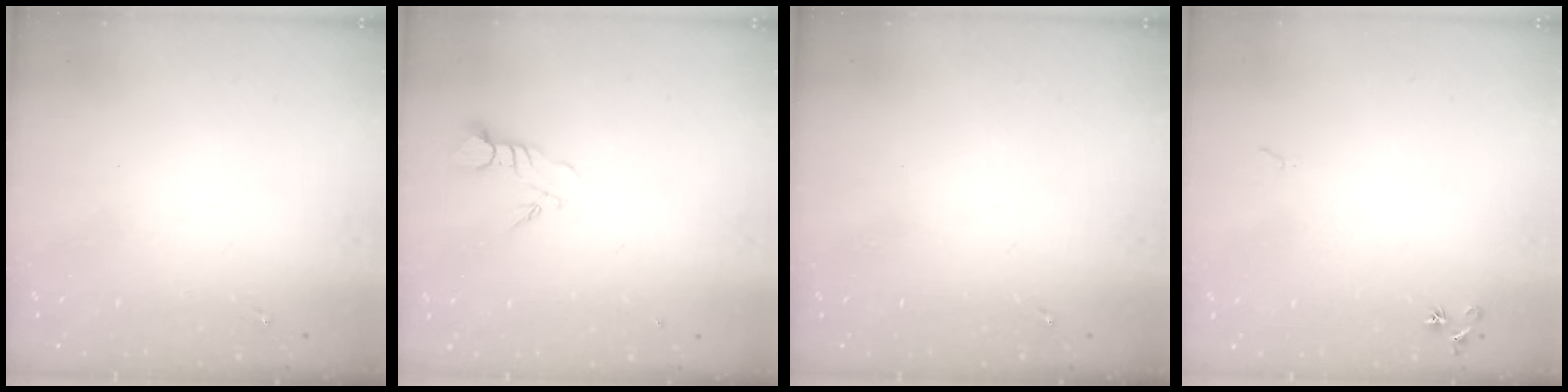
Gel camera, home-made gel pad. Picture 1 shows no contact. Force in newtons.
{"total": 3.9, "press": 3.9, "slide": 0.2}
{"total": 0.0}
{"total": 6.7, "press": 6.6, "slide": 1.0}